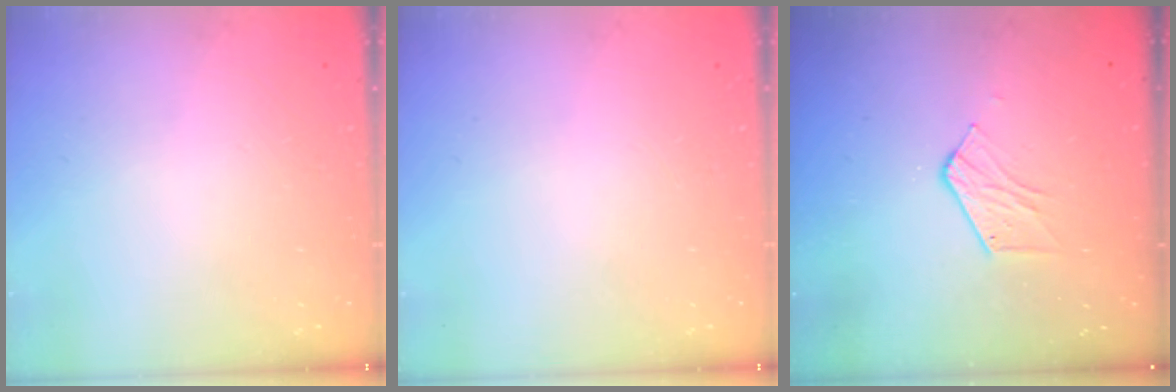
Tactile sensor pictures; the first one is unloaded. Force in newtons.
{"total": 0.0}
{"total": 5.8, "press": 5.8, "slide": 0.5}